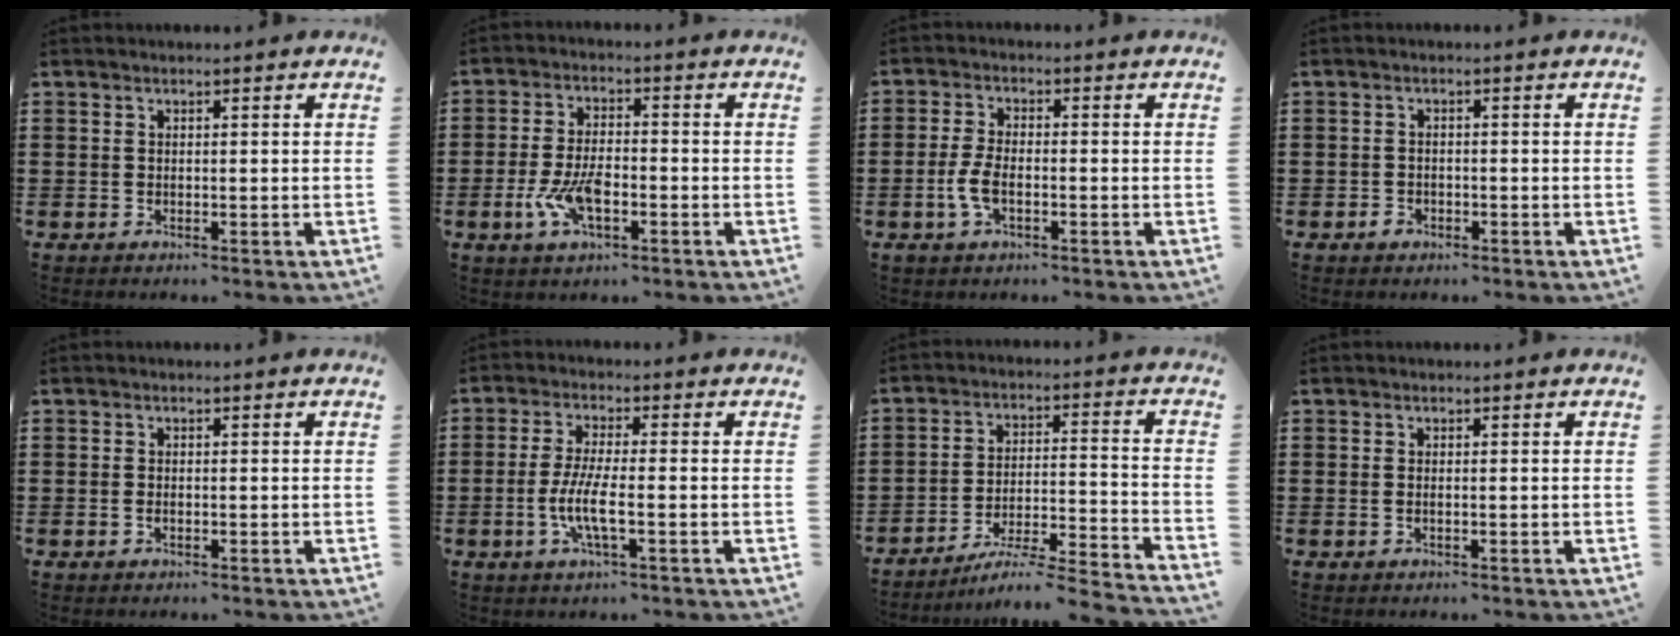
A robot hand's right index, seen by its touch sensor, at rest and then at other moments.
{"total": 6.5, "force": [-2.1, 3.0, 5.4], "torque": [-0.123, -0.001, -0.044]}
{"total": 4.2, "force": [-1.3, 1.6, 3.6], "torque": [-0.093, -0.008, -0.030]}
{"total": 1.1, "force": [-0.8, 0.6, 0.3], "torque": [-0.008, -0.002, -0.017]}
{"total": 0.6, "force": [-0.3, 0.3, 0.5], "torque": [-0.012, -0.004, -0.004]}
{"total": 6.1, "force": [-1.8, 1.0, 5.7], "torque": [-0.125, -0.012, -0.041]}
{"total": 5.4, "force": [-4.7, -0.3, 2.5], "torque": [-0.043, -0.017, -0.093]}
{"total": 0.0}